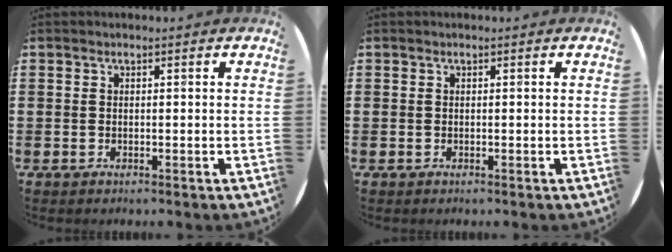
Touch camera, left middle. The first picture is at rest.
{"total": 0.0}